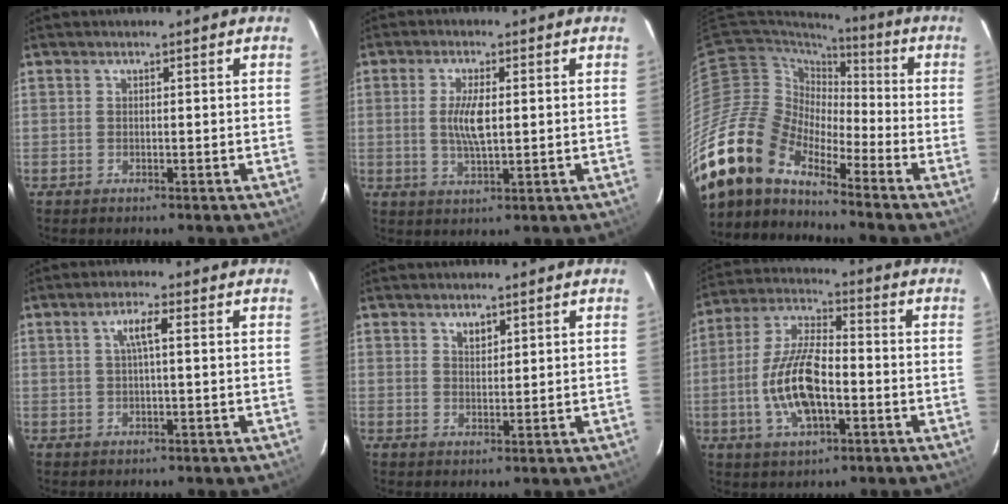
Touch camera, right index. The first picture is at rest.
{"total": 5.7, "force": [0.4, 1.9, 5.3], "torque": [-0.103, -0.001, 0.008]}
{"total": 18.0, "force": [-14.4, 7.4, 7.9], "torque": [-0.149, -0.021, -0.286]}
{"total": 3.4, "force": [0.6, 0.2, 3.4], "torque": [-0.064, 0.006, 0.010]}
{"total": 2.0, "force": [1.3, 1.1, 1.0], "torque": [-0.012, 0.003, 0.022]}
{"total": 13.6, "force": [-3.5, 5.5, 11.9], "torque": [-0.249, 0.002, -0.064]}